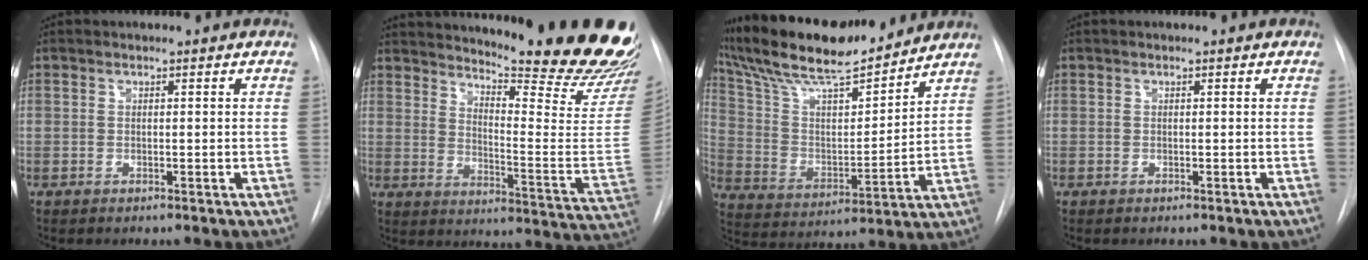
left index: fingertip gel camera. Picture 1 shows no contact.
{"total": 29.1, "force": [25.7, 1.9, 13.5], "torque": [-0.199, -0.139, 0.316]}
{"total": 19.2, "force": [16.8, 2.9, 9.0], "torque": [-0.168, 0.011, 0.292]}
{"total": 0.0}